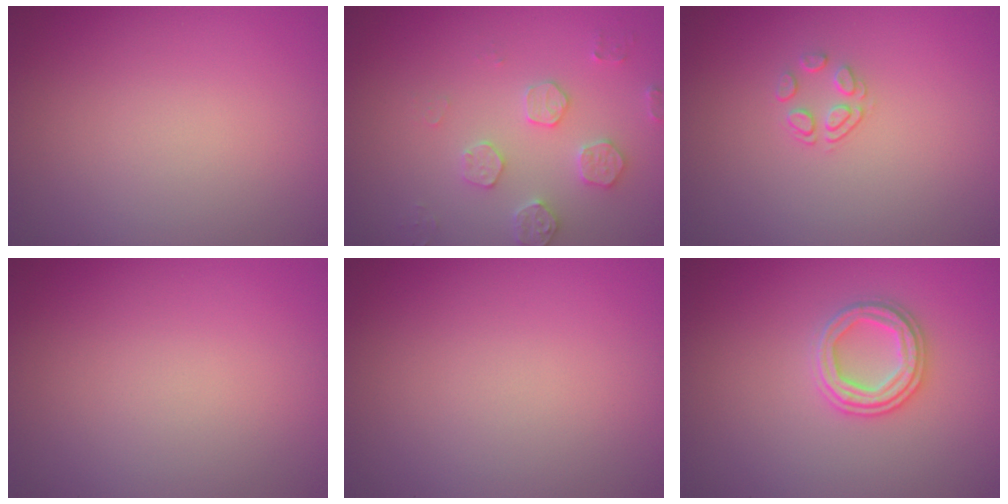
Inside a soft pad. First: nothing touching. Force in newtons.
{"total": 2.7, "press": 2.7, "slide": 0.5}
{"total": 1.5, "press": 0.8, "slide": 1.3}
{"total": 0.0}
{"total": 0.0}
{"total": 2.7, "press": 2.7, "slide": 0.3}